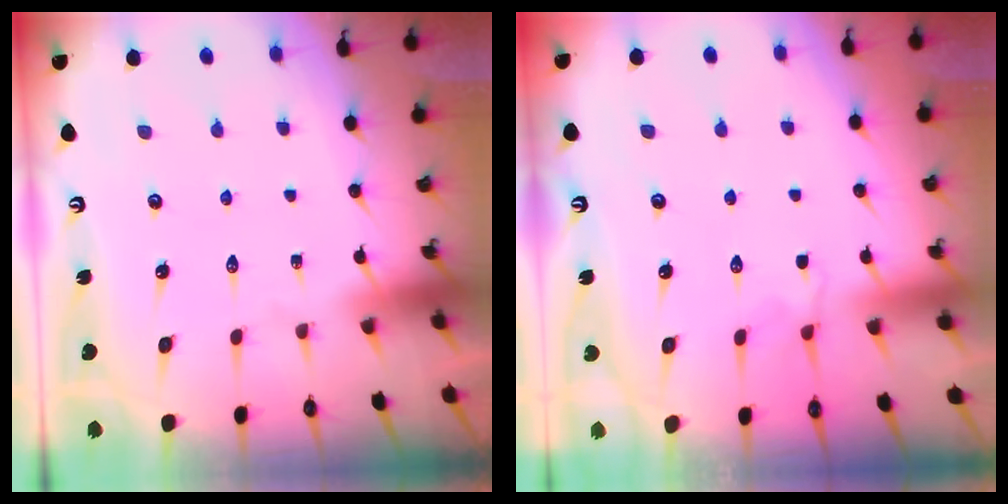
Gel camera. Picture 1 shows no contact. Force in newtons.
{"total": 2.1, "press": 1.3, "slide": 1.6}